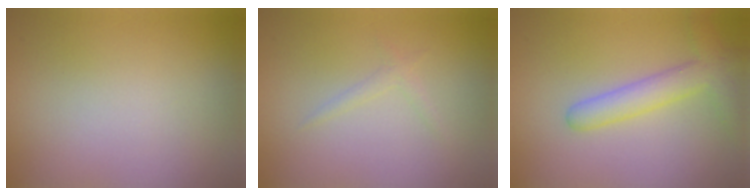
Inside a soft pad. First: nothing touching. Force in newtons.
{"total": 0.8, "press": 0.8, "slide": 0.0}
{"total": 3.5, "press": 3.5, "slide": 0.2}